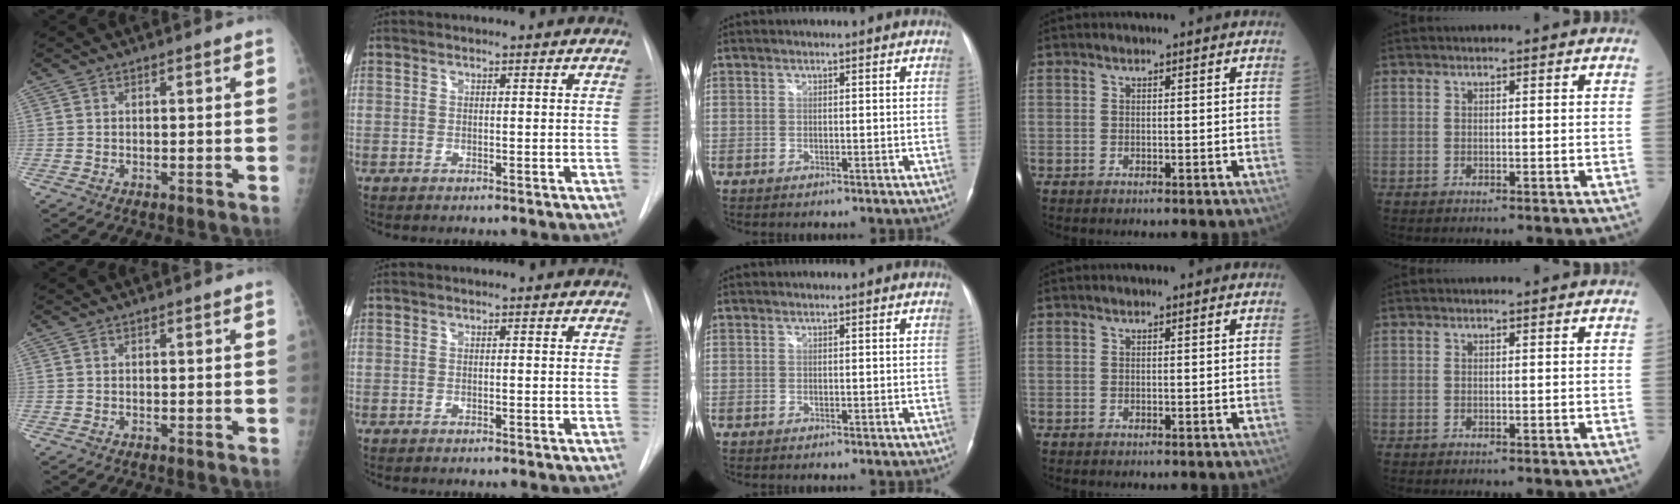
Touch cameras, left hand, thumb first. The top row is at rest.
{}